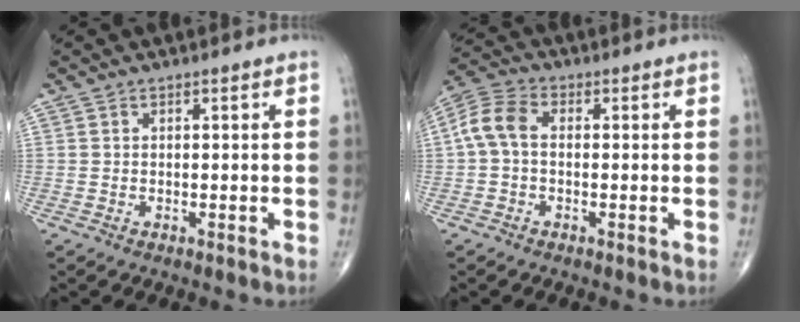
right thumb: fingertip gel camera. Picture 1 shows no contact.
{"total": 6.5, "force": [0.0, 4.2, 5.0], "torque": [-0.102, 0.020, -0.010]}